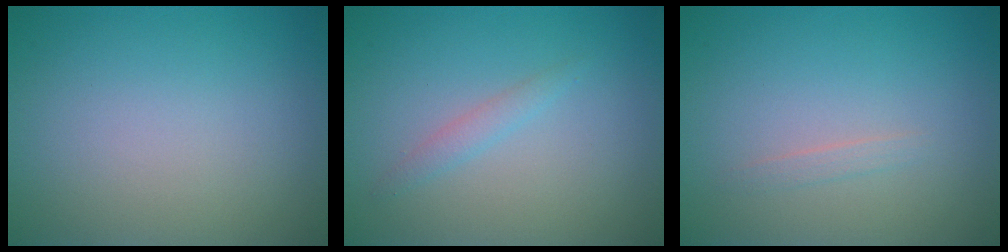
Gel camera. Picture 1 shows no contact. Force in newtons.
{"total": 1.1, "press": 1.1, "slide": 0.1}
{"total": 0.6, "press": 0.6, "slide": 0.1}